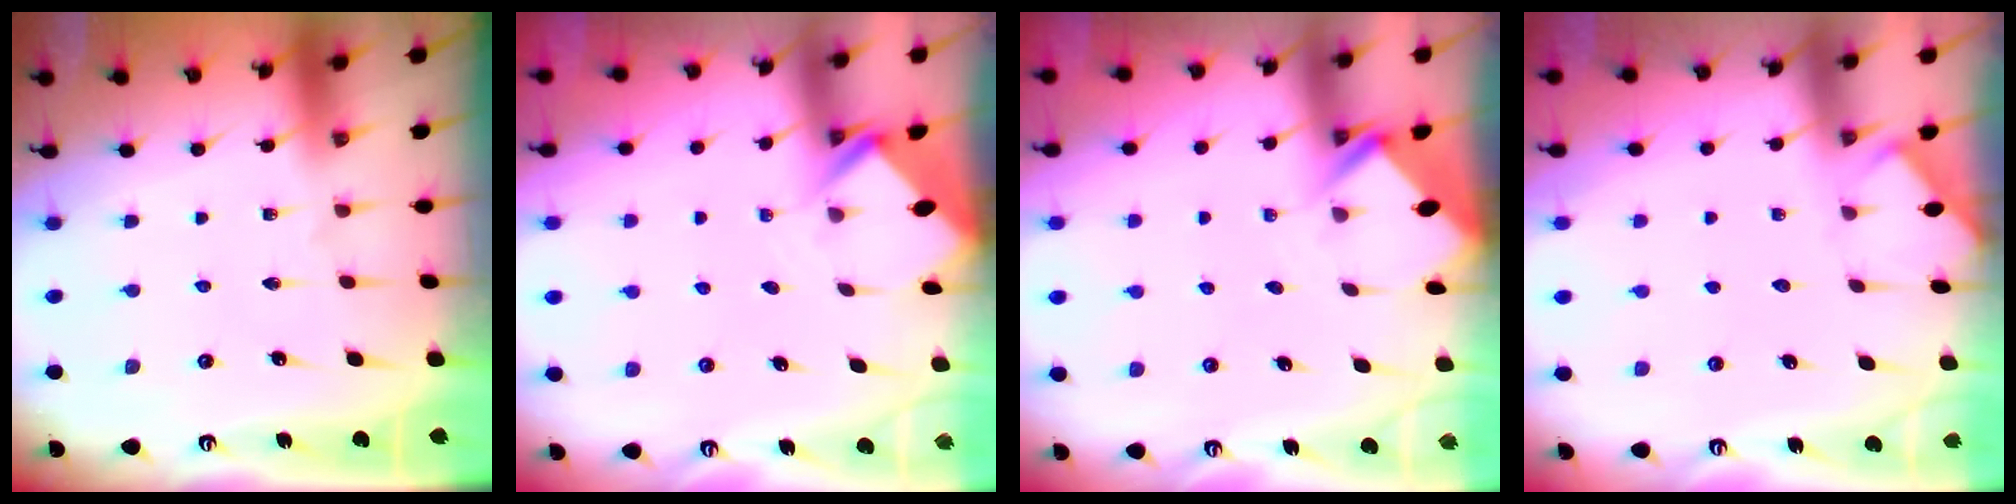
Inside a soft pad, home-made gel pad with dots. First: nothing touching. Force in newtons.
{"total": 2.7, "press": 2.7, "slide": 0.2}
{"total": 2.9, "press": 2.9, "slide": 0.2}
{"total": 1.9, "press": 1.9, "slide": 0.3}